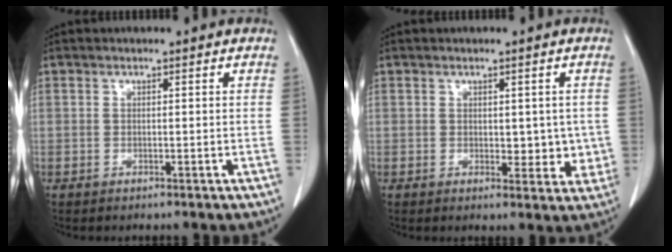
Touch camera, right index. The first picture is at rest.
{"total": 4.5, "force": [0.1, 2.7, 3.6], "torque": [-0.028, -0.004, 0.006]}